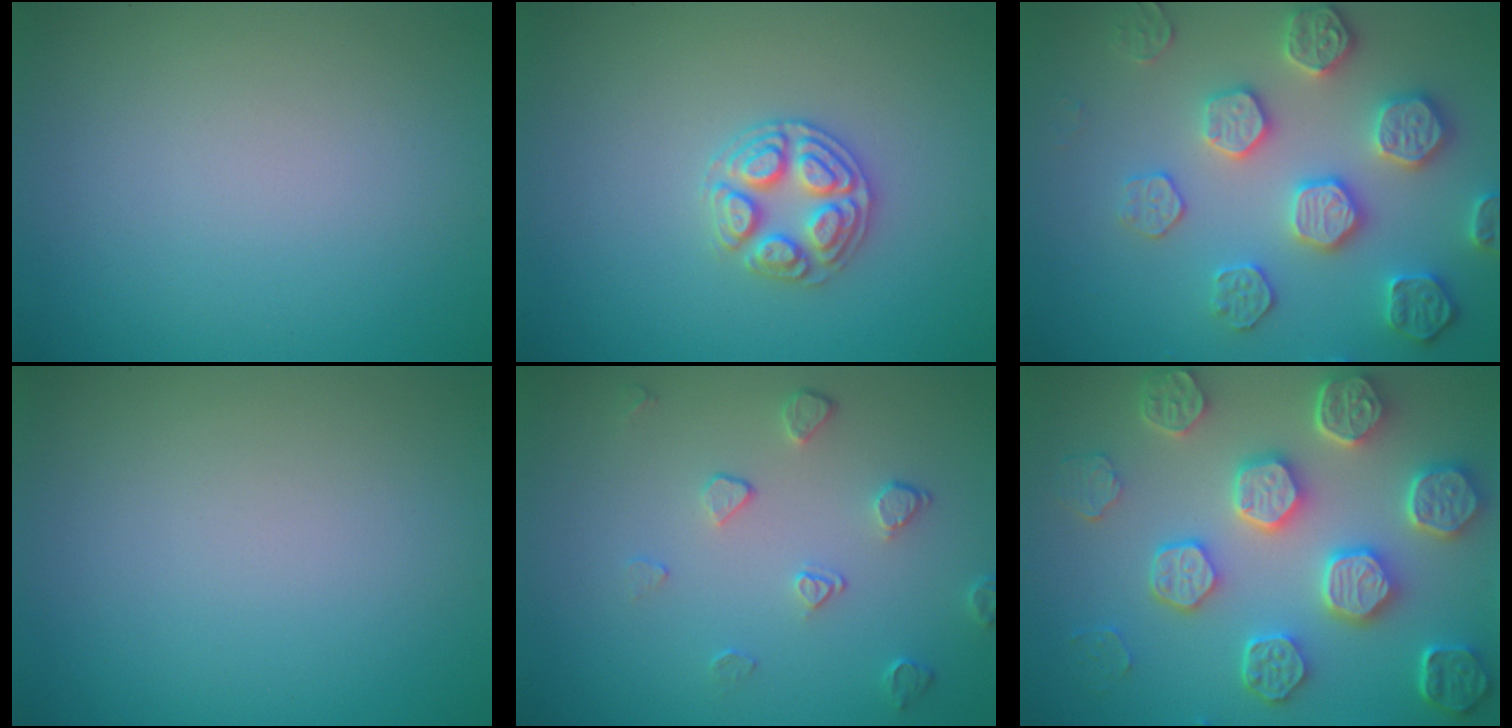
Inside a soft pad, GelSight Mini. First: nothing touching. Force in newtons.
{"total": 2.9, "press": 2.8, "slide": 0.3}
{"total": 5.1, "press": 4.9, "slide": 1.4}
{"total": 0.0}
{"total": 2.0, "press": 1.3, "slide": 1.5}
{"total": 8.1, "press": 6.5, "slide": 4.8}